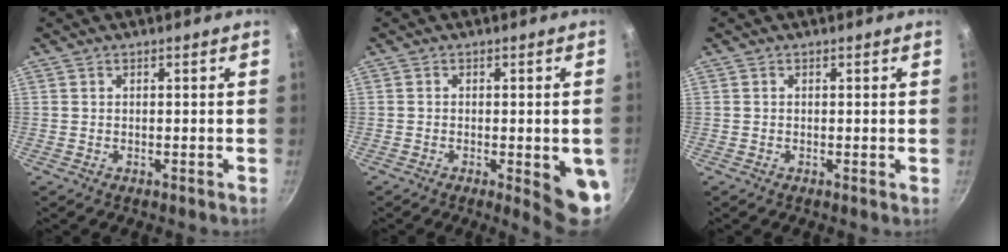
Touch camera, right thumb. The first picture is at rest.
{"total": 8.0, "force": [-1.8, 2.2, 7.5], "torque": [-0.073, -0.003, -0.018]}
{"total": 0.0}